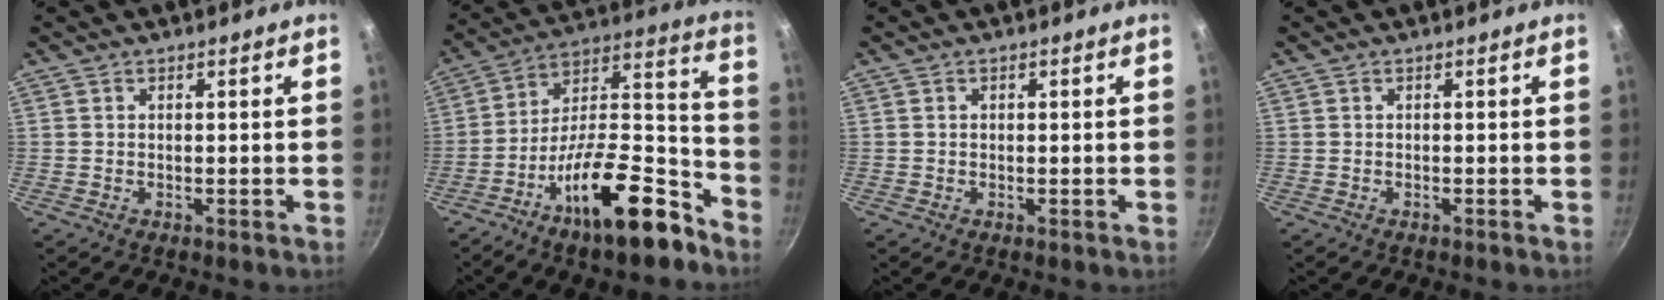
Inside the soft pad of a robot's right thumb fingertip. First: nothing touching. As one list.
[{"total": 22.3, "force": [-13.2, 8.0, 16.1], "torque": [-0.208, 0.107, -0.220]}, {"total": 0.6, "force": [0.1, 0.5, 0.3], "torque": [-0.003, 0.004, 0.003]}, {"total": 0.0}]